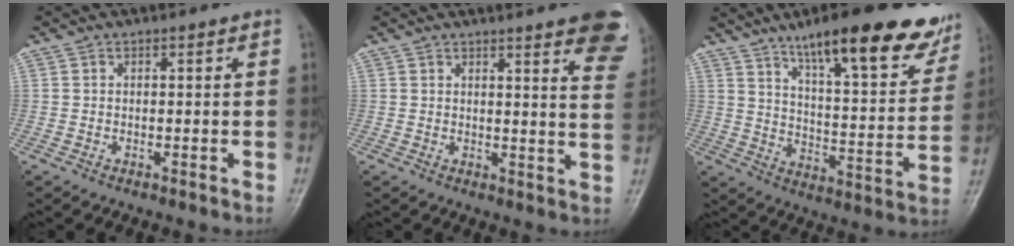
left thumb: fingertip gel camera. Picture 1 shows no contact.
{"total": 14.2, "force": [9.1, 2.8, 10.5], "torque": [-0.106, -0.038, 0.089]}
{"total": 22.6, "force": [15.2, 5.8, 15.7], "torque": [-0.189, -0.053, 0.223]}